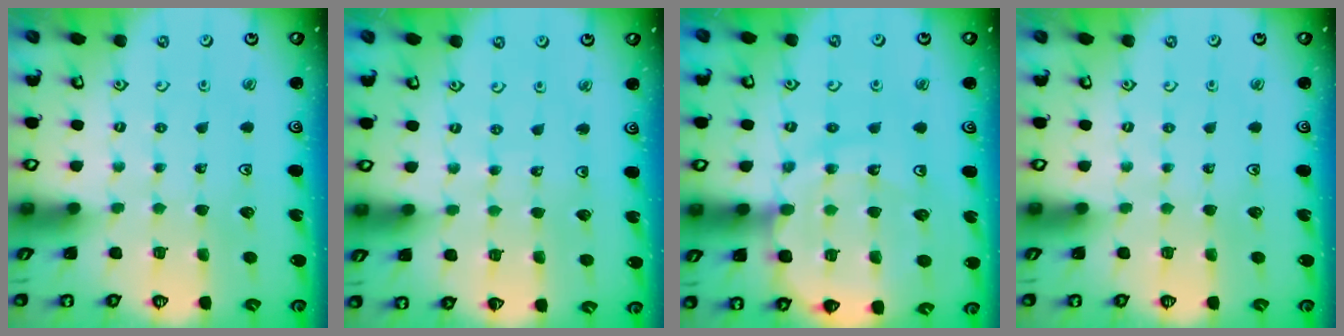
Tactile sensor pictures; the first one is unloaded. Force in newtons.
{"total": 3.1, "press": 3.1, "slide": 0.2}
{"total": 15.4, "press": 14.9, "slide": 3.7}
{"total": 0.0}